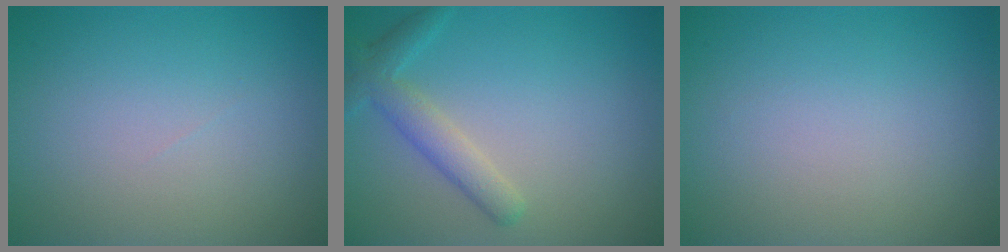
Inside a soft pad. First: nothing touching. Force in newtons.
{"total": 2.1, "press": 2.1, "slide": 0.3}
{"total": 0.0}